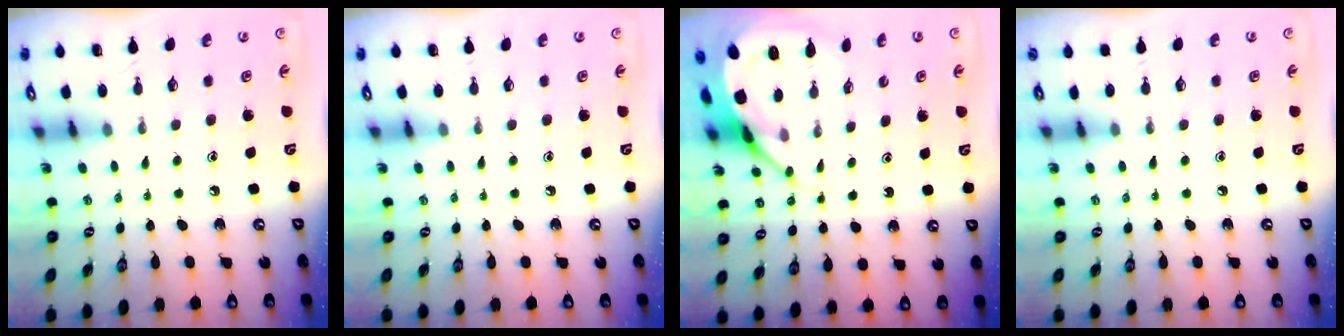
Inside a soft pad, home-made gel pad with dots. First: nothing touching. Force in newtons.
{"total": 0.0}
{"total": 7.5, "press": 7.4, "slide": 1.0}
{"total": 2.7, "press": 2.7, "slide": 0.5}